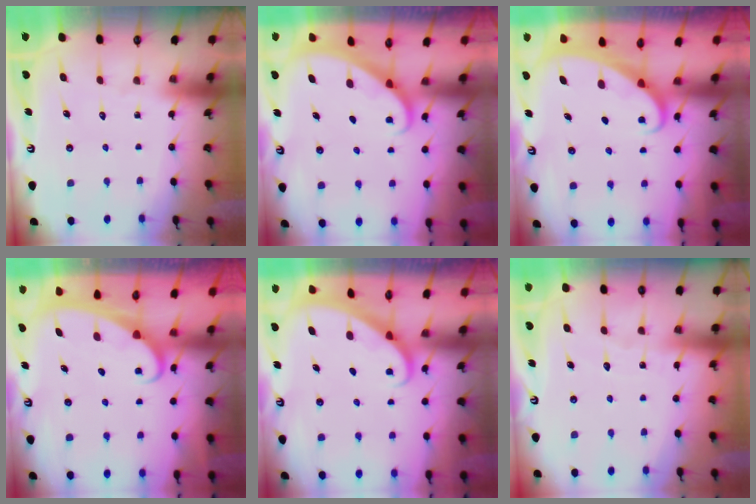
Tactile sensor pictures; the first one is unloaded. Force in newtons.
{"total": 1.9, "press": 1.9, "slide": 0.1}
{"total": 1.8, "press": 1.8, "slide": 0.1}
{"total": 2.6, "press": 2.6, "slide": 0.3}
{"total": 2.0, "press": 2.0, "slide": 0.1}
{"total": 2.0, "press": 2.0, "slide": 0.1}